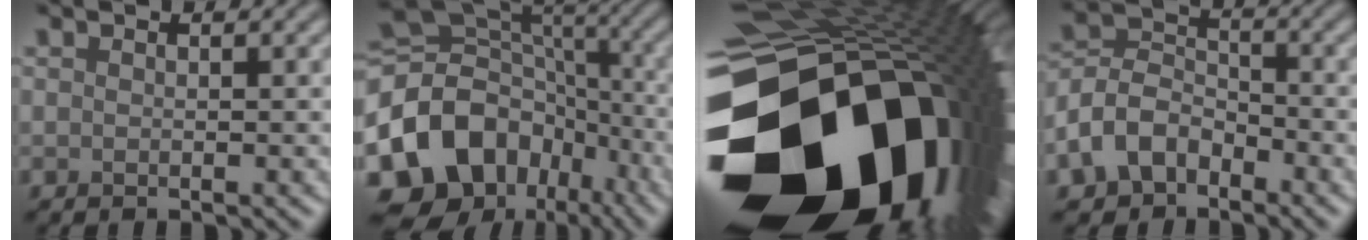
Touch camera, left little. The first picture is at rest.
{"total": 15.1, "force": [-6.4, 11.3, 7.6], "torque": [-0.168, 0.007, -0.115]}
{"total": 22.7, "force": [-8.5, 14.2, 15.5], "torque": [-0.299, -0.081, -0.089]}
{"total": 6.3, "force": [-3.4, 4.4, 2.9], "torque": [-0.060, 0.007, -0.081]}